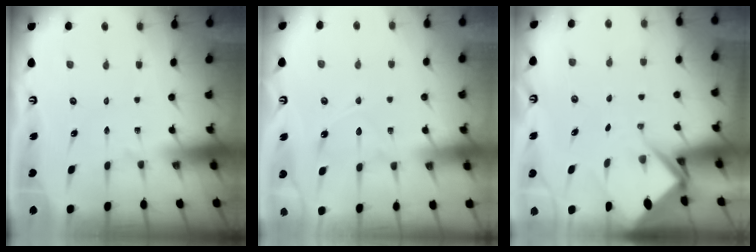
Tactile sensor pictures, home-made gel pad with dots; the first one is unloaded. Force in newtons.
{"total": 8.2, "press": 8.1, "slide": 0.8}
{"total": 6.0, "press": 6.0, "slide": 0.7}